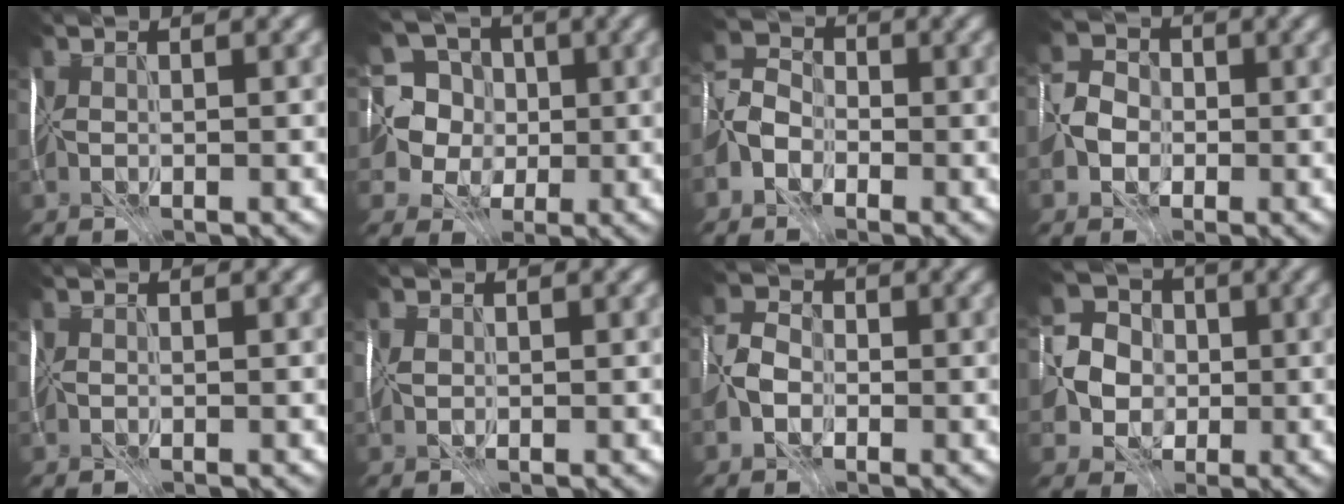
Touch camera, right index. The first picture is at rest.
{"total": 7.3, "force": [0.6, 7.0, 1.8], "torque": [-0.048, 0.028, -0.021]}
{"total": 2.2, "force": [-1.5, 1.5, 0.4], "torque": [-0.006, 0.011, -0.034]}
{"total": 2.1, "force": [-0.8, 1.9, 0.3], "torque": [0.006, 0.008, -0.021]}
{"total": 0.0}
{"total": 0.6, "force": [0.2, 0.5, 0.2], "torque": [-0.003, 0.001, 0.006]}
{"total": 1.7, "force": [-1.0, 1.3, 0.3], "torque": [-0.004, 0.009, -0.022]}
{"total": 4.3, "force": [-0.6, 4.1, 1.4], "torque": [-0.021, 0.007, -0.020]}